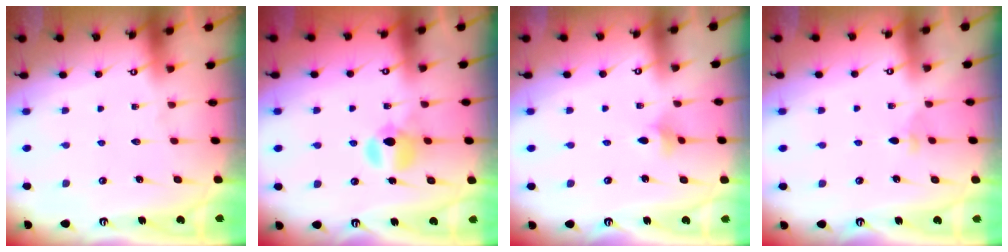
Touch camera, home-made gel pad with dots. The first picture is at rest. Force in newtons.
{"total": 7.8, "press": 7.7, "slide": 0.7}
{"total": 2.8, "press": 2.8, "slide": 0.5}
{"total": 3.3, "press": 3.2, "slide": 0.7}